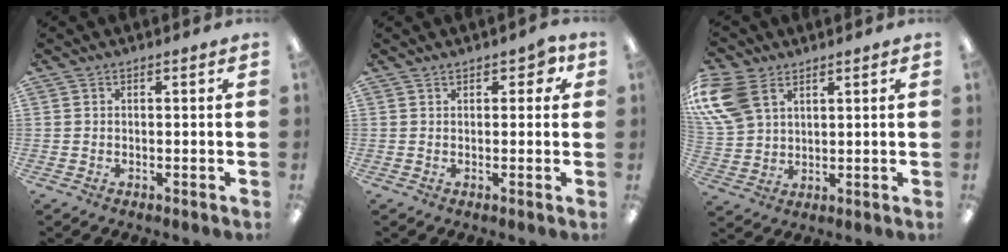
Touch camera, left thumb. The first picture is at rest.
{"total": 3.3, "force": [1.4, 2.0, 2.2], "torque": [-0.019, -0.003, 0.021]}
{"total": 12.0, "force": [5.5, 8.3, 6.7], "torque": [-0.168, -0.004, 0.107]}